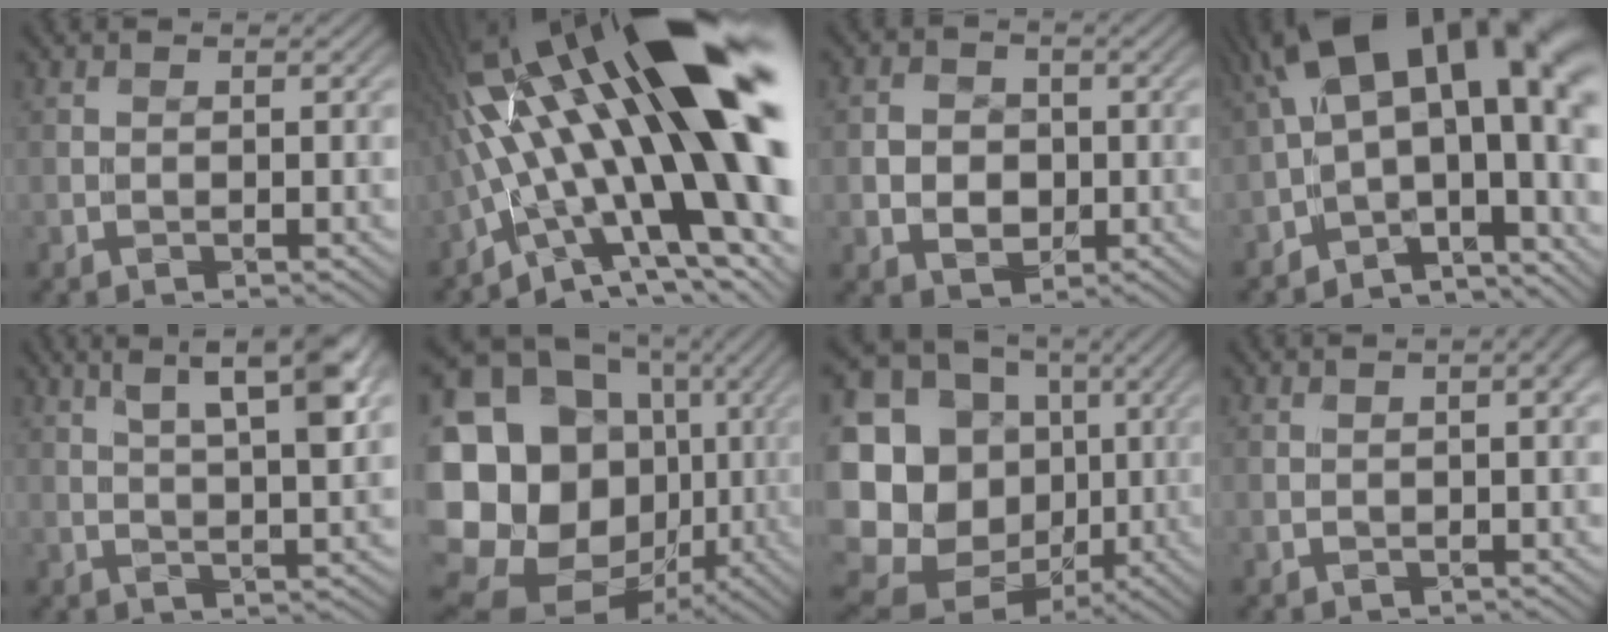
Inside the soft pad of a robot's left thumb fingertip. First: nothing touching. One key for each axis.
{"total": 21.0, "fx": 4.0, "fy": 6.3, "fz": 19.6, "tx": -0.317, "ty": 0.024, "tz": 0.065}
{"total": 3.0, "fx": 0.0, "fy": 2.9, "fz": 0.9, "tx": -0.017, "ty": -0.005, "tz": -0.007}
{"total": 16.7, "fx": 1.2, "fy": 6.8, "fz": 15.2, "tx": -0.200, "ty": 0.033, "tz": 0.022}
{"total": 8.6, "fx": 4.8, "fy": 1.8, "fz": 6.8, "tx": -0.115, "ty": 0.010, "tz": 0.082}
{"total": 23.1, "fx": -1.4, "fy": 20.9, "fz": 9.6, "tx": -0.250, "ty": 0.001, "tz": -0.026}
{"total": 22.5, "fx": -2.7, "fy": 21.0, "fz": 7.6, "tx": -0.228, "ty": 0.016, "tz": -0.038}
{"total": 2.7, "fx": 0.4, "fy": 0.9, "fz": 2.5, "tx": -0.034, "ty": 0.004, "tz": 0.011}